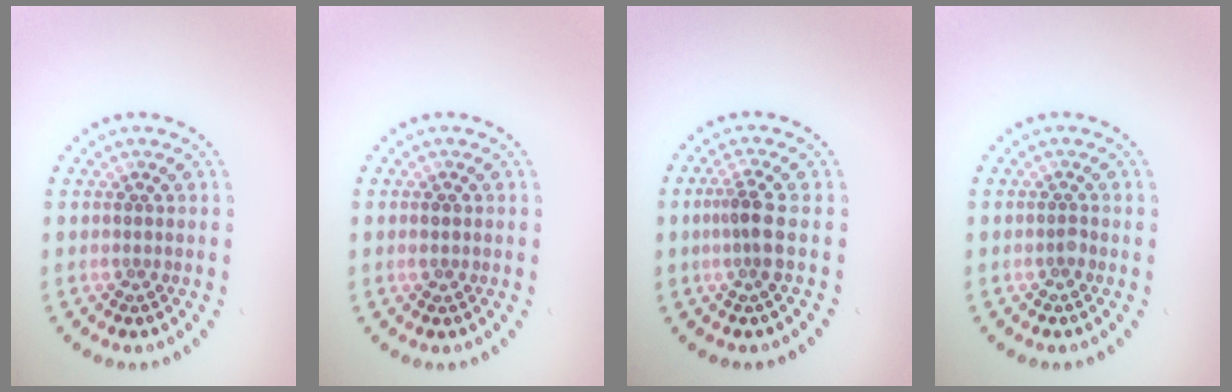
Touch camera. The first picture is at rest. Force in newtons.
{"total": 1.1, "press": 1.1, "slide": 0.1}
{"total": 2.4, "press": 1.8, "slide": 1.6}
{"total": 0.6, "press": 0.5, "slide": 0.3}